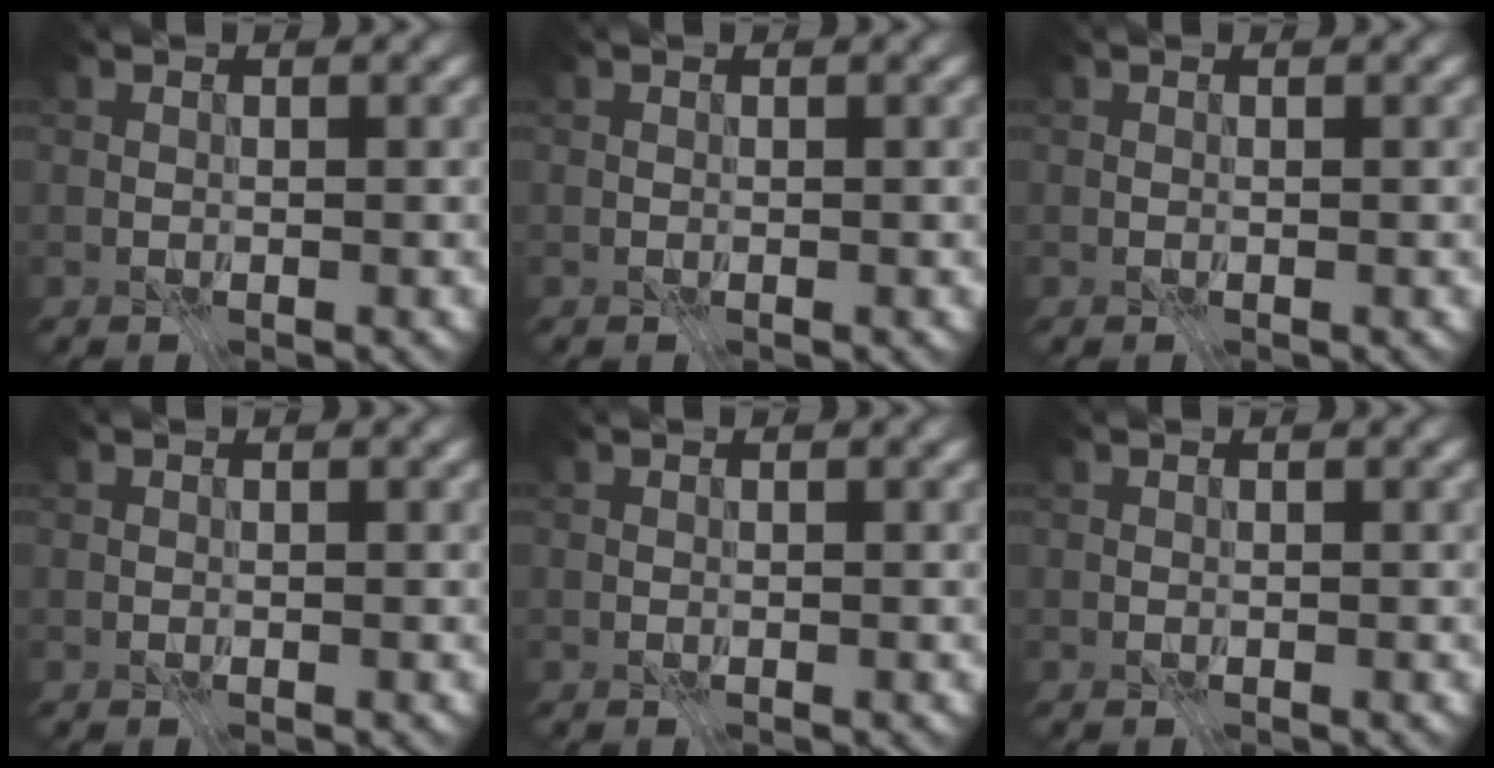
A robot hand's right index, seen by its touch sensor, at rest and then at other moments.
{"total": 0.0}
{"total": 0.0}
{"total": 0.0}
{"total": 0.0}
{"total": 0.0}